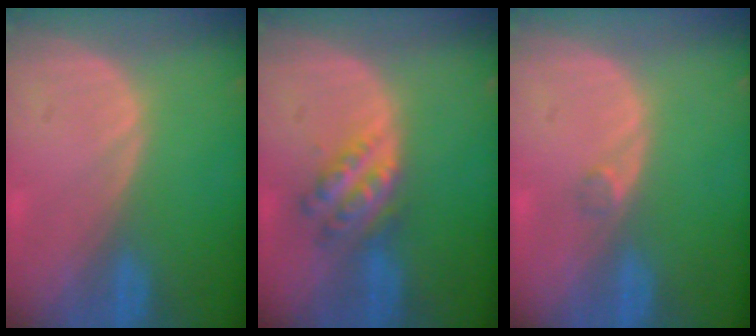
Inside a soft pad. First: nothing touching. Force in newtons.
{"total": 5.7, "press": 5.0, "slide": 2.6}
{"total": 1.2, "press": 1.0, "slide": 0.7}